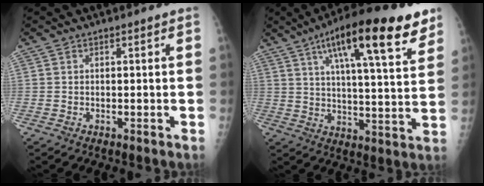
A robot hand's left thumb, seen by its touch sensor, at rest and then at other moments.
{"total": 21.5, "force": [11.9, 5.3, 17.0], "torque": [-0.242, -0.024, 0.181]}